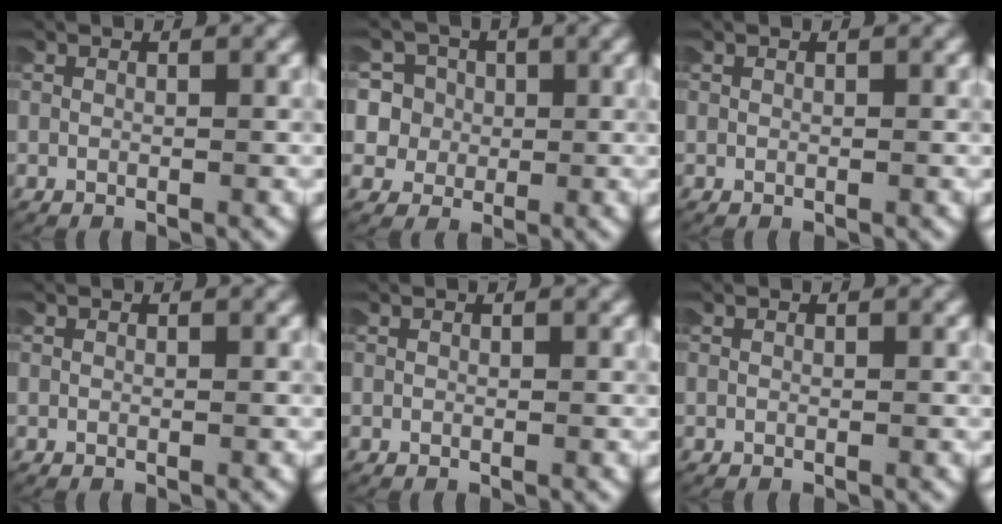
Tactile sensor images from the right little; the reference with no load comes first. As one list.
[{"total": 9.3, "force": [-1.0, 8.9, 2.6], "torque": [-0.113, -0.031, -0.024]}, {"total": 0.0}, {"total": 0.0}, {"total": 0.0}, {"total": 0.0}]